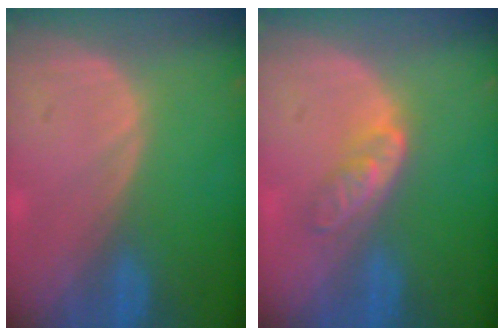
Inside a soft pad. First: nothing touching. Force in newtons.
{"total": 4.7, "press": 3.9, "slide": 2.5}